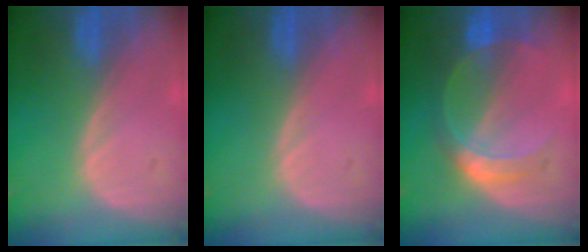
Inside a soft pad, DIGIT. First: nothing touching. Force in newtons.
{"total": 0.0}
{"total": 5.5, "press": 5.5, "slide": 0.1}